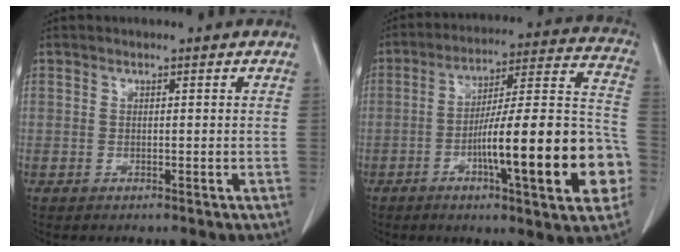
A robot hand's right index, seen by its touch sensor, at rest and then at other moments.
{"total": 22.1, "force": [-6.9, 2.4, 20.9], "torque": [-0.263, 0.016, -0.099]}